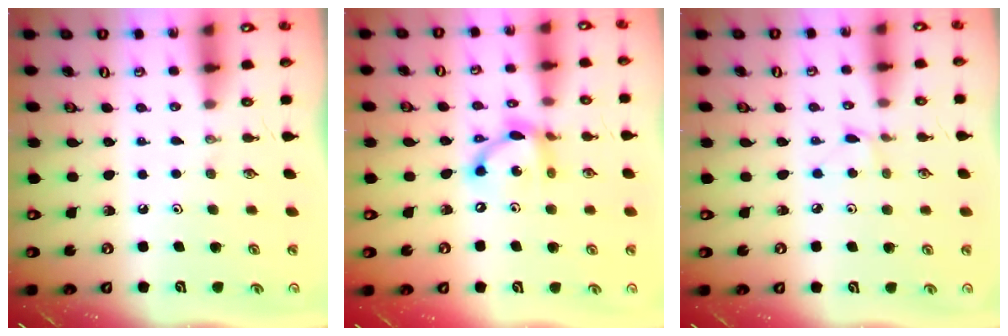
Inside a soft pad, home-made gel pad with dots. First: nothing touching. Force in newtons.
{"total": 12.2, "press": 12.2, "slide": 0.6}
{"total": 2.8, "press": 2.7, "slide": 0.4}